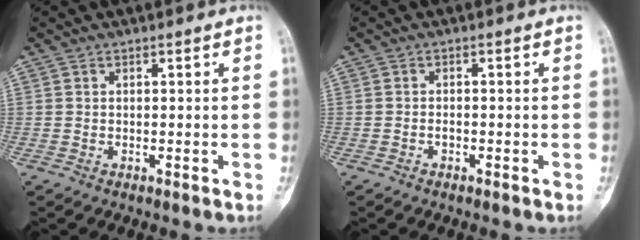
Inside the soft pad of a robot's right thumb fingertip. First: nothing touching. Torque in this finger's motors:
{"motor_torque": [-0.22, -0.08, 0.07, 0.16, -0.07]}